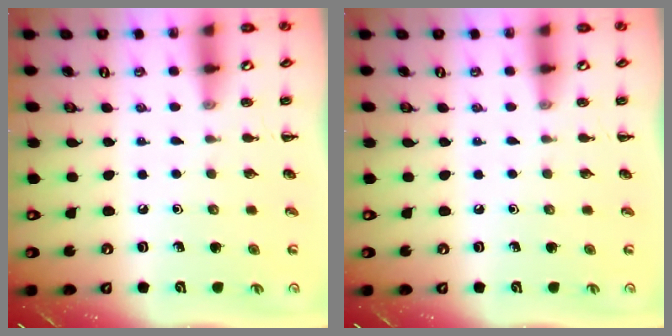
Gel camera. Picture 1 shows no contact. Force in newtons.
{"total": 0.0}